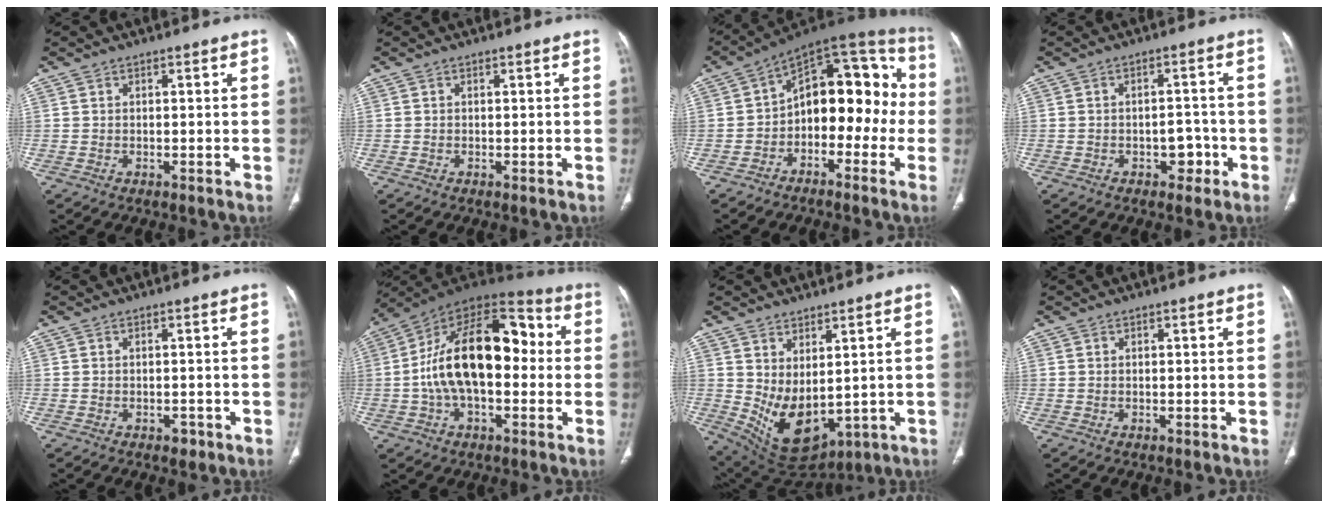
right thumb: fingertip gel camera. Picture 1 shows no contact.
{"total": 0.0}
{"total": 16.9, "force": [-2.2, 10.5, 13.1], "torque": [-0.124, 0.064, -0.048]}
{"total": 4.3, "force": [-1.9, 2.8, 2.6], "torque": [-0.012, 0.021, -0.026]}
{"total": 1.7, "force": [-1.0, 1.0, 0.9], "torque": [-0.004, 0.003, -0.012]}
{"total": 22.3, "force": [-0.1, 12.3, 18.6], "torque": [-0.301, 0.047, -0.009]}
{"total": 11.1, "force": [0.7, 6.3, 9.2], "torque": [-0.144, -0.026, 0.048]}
{"total": 0.0}